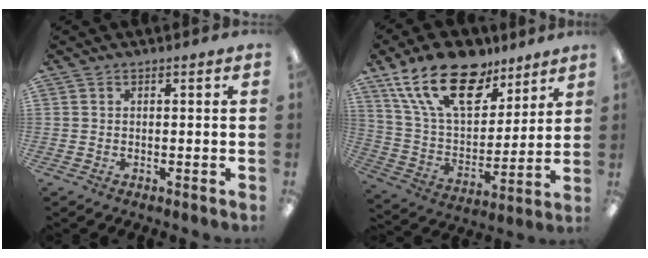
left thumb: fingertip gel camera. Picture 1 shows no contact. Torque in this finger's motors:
{"motor_torque": [0.39, 0.41, 1.54, -1.23, 0.47]}